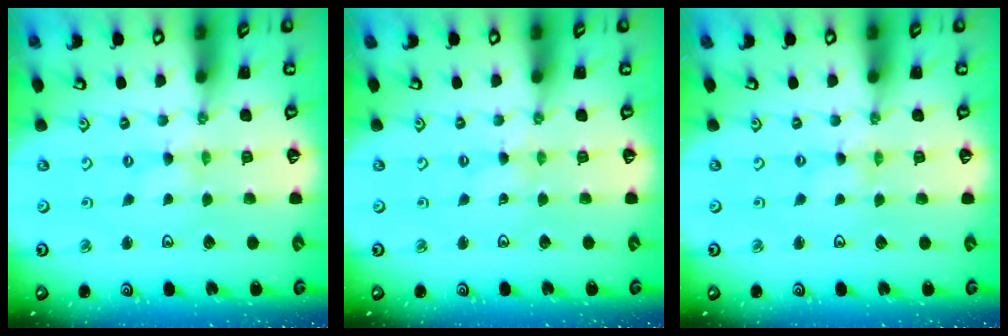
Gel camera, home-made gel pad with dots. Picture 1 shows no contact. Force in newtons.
{"total": 0.5, "press": 0.5, "slide": 0.1}
{"total": 0.0}